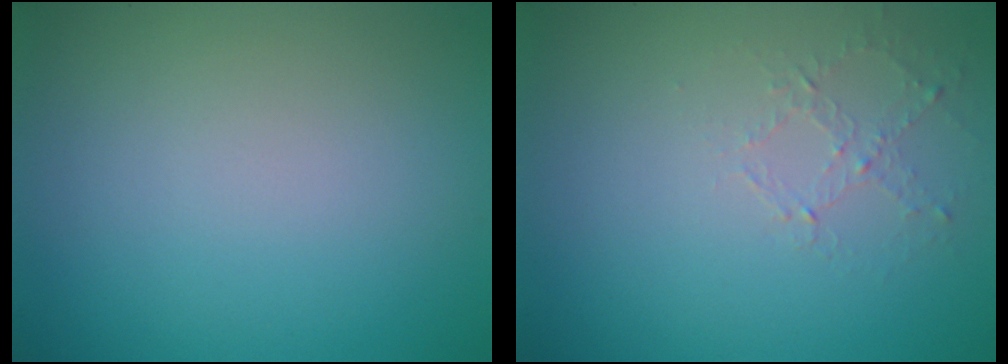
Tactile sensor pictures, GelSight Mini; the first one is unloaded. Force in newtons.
{"total": 1.0, "press": 0.4, "slide": 0.9}